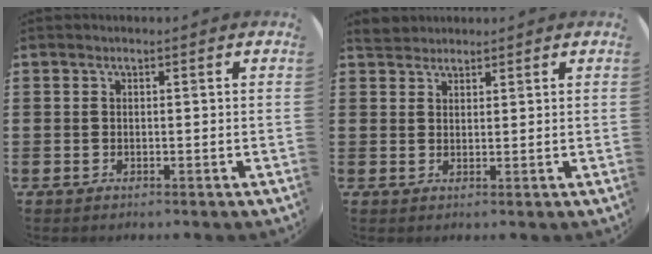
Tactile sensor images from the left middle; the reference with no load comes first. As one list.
[{"total": 2.4, "force": [2.3, 0.8, 0.1], "torque": [-0.006, 0.004, 0.045]}]